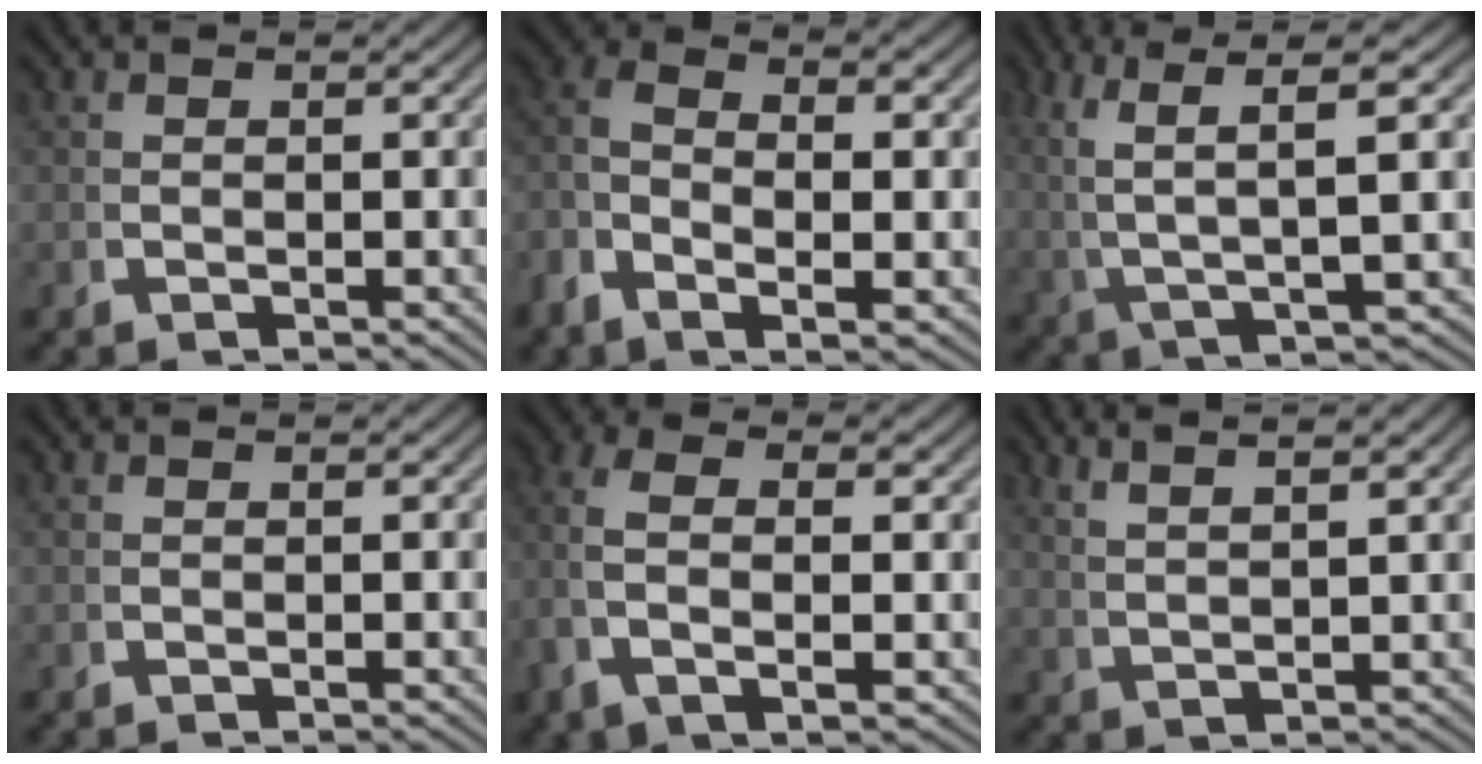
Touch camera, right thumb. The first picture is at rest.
{"total": 6.1, "force": [0.2, 3.0, 5.3], "torque": [-0.122, -0.011, 0.005]}
{"total": 9.6, "force": [2.6, 3.8, 8.4], "torque": [-0.141, 0.009, 0.043]}
{"total": 0.0}
{"total": 5.1, "force": [0.9, 1.8, 4.7], "torque": [-0.111, -0.002, 0.021]}
{"total": 4.1, "force": [3.5, 0.0, 2.3], "torque": [-0.030, 0.016, 0.067]}